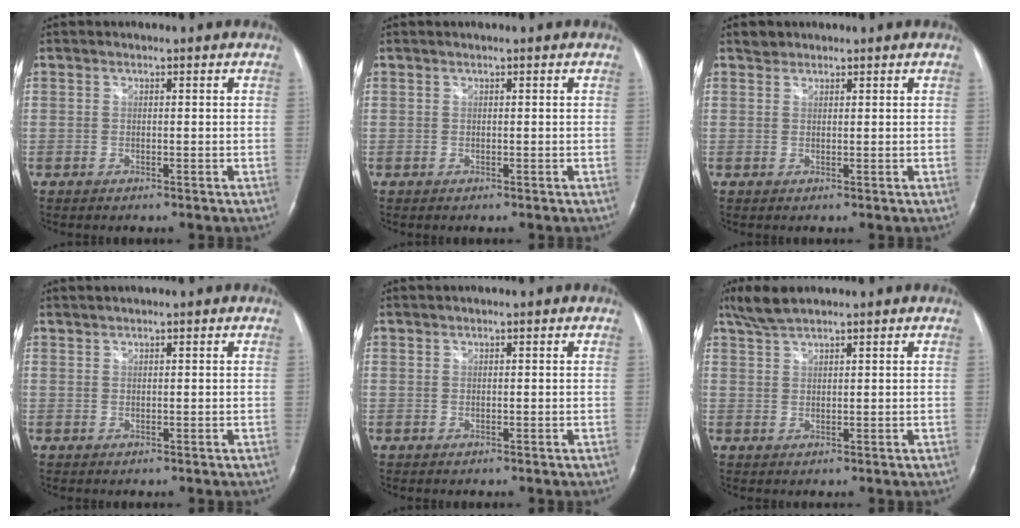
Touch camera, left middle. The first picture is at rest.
{"total": 0.0}
{"total": 1.3, "force": [1.0, 0.7, -0.1], "torque": [0.005, 0.005, 0.015]}
{"total": 1.4, "force": [1.3, -0.2, 0.5], "torque": [-0.010, 0.011, 0.029]}
{"total": 0.5, "force": [0.5, -0.1, 0.1], "torque": [-0.006, 0.008, 0.014]}
{"total": 3.9, "force": [3.3, 0.3, 2.0], "torque": [-0.051, 0.011, 0.072]}